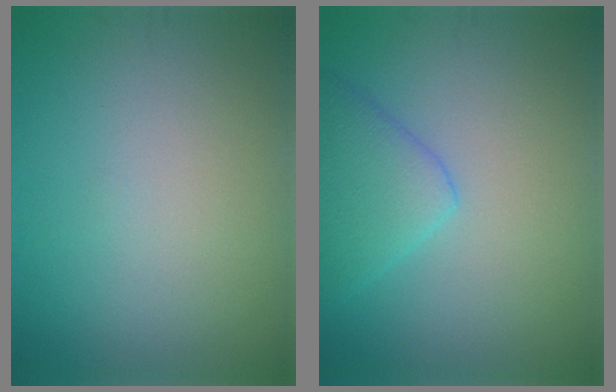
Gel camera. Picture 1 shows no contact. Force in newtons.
{"total": 3.6, "press": 3.6, "slide": 0.3}